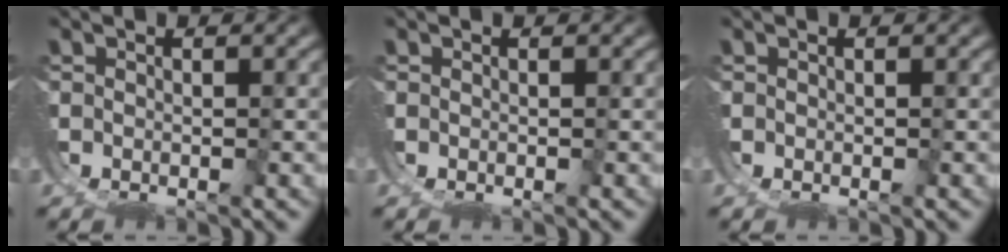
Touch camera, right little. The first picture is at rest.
{"total": 0.0}
{"total": 0.0}